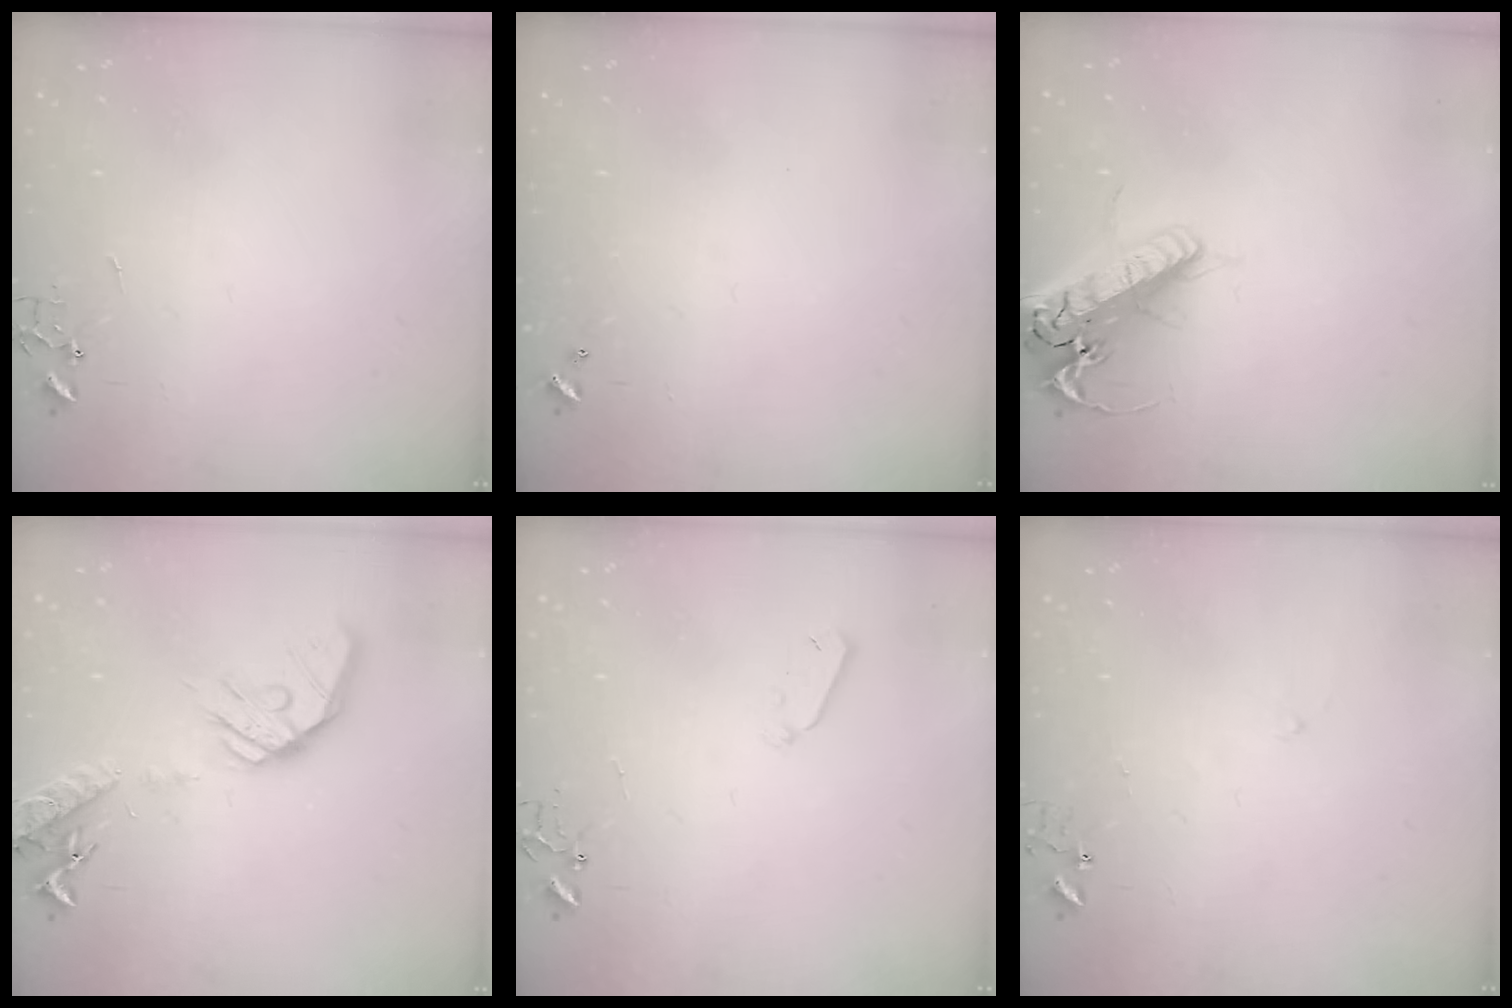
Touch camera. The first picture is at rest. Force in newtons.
{"total": 0.0}
{"total": 21.0, "press": 20.7, "slide": 3.7}
{"total": 17.8, "press": 17.5, "slide": 3.0}
{"total": 4.0, "press": 3.9, "slide": 0.8}
{"total": 4.7, "press": 4.6, "slide": 0.4}